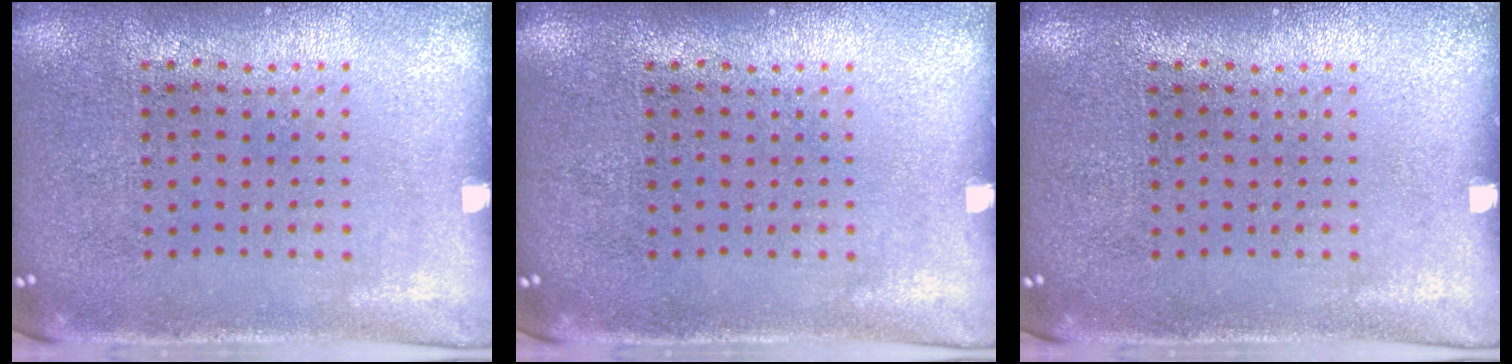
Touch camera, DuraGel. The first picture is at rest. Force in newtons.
{"total": 0.0}
{"total": 0.0}